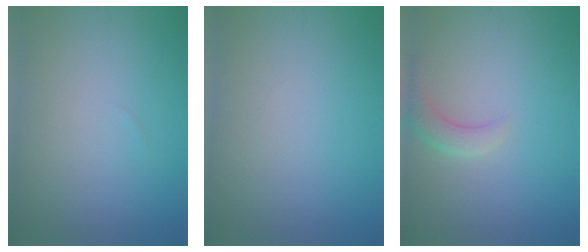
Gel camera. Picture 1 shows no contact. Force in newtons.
{"total": 0.0}
{"total": 2.1, "press": 2.1, "slide": 0.3}